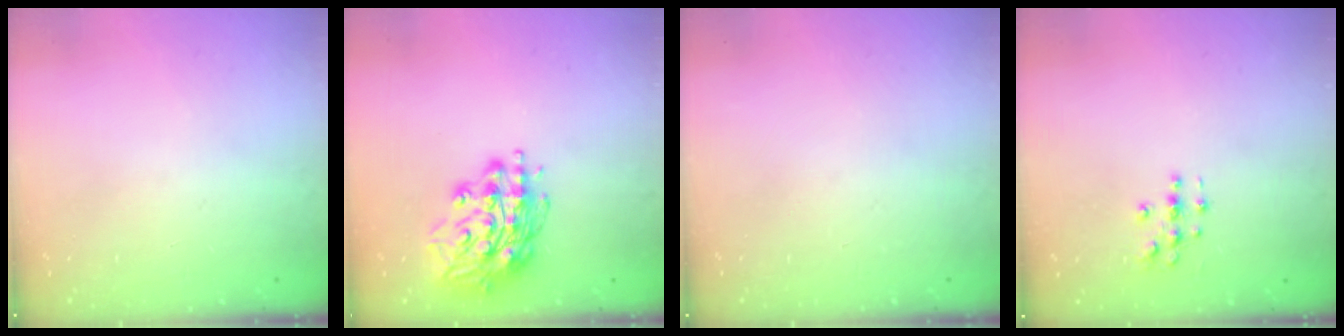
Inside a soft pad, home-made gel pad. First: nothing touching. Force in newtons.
{"total": 15.3, "press": 15.3, "slide": 0.8}
{"total": 0.0}
{"total": 3.0, "press": 3.0, "slide": 0.3}